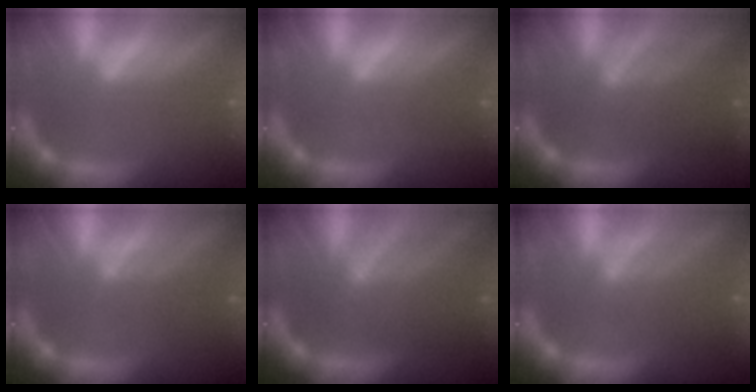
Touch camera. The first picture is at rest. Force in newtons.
{"total": 1.5}
{"total": 5.5}
{"total": 3.5}
{"total": 7.5}
{"total": 4.5}